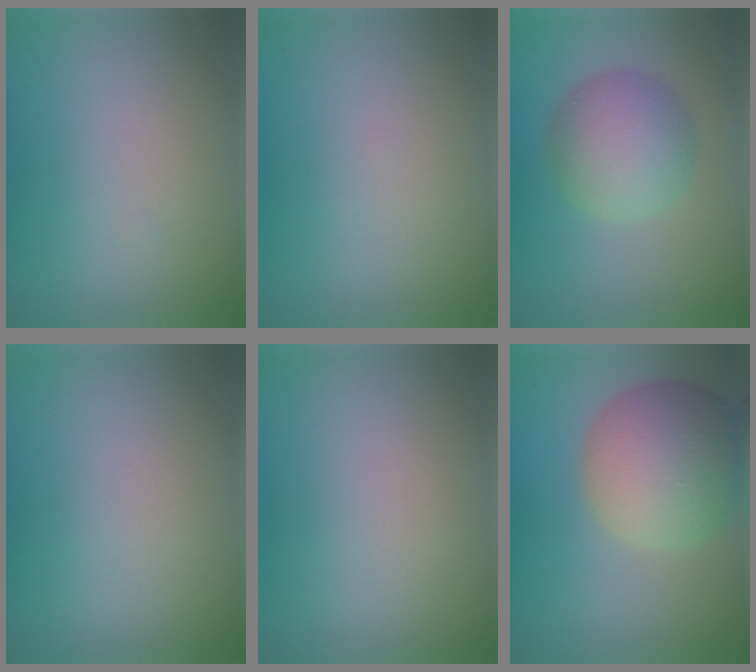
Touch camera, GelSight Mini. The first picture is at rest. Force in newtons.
{"total": 0.0}
{"total": 5.6, "press": 5.6, "slide": 0.1}
{"total": 0.0}
{"total": 0.0}
{"total": 8.8, "press": 8.8, "slide": 0.7}